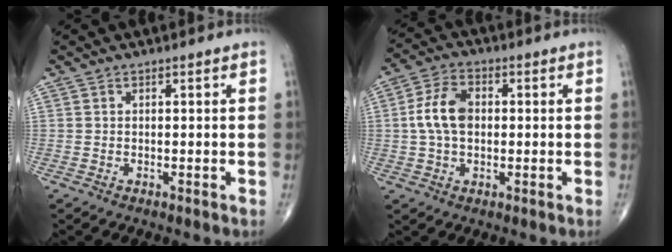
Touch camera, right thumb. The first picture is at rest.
{"total": 8.1, "force": [0.4, 5.2, 6.2], "torque": [-0.119, 0.017, 0.003]}